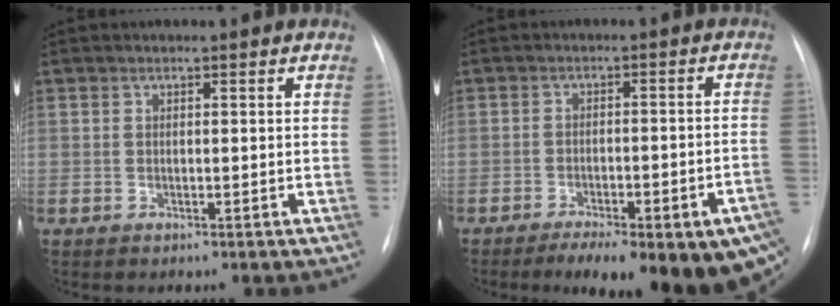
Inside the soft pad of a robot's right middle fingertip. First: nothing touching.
{"total": 19.8, "force": [-12.6, 4.8, 14.5], "torque": [-0.142, 0.006, -0.161]}